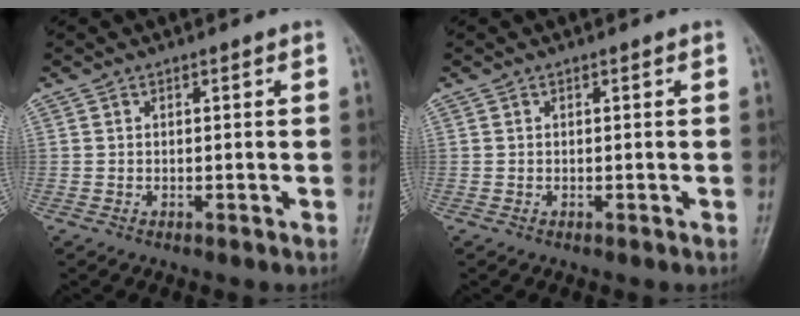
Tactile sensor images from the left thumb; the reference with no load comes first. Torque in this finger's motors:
{"motor_torque": [0.08, -0.04, -0.04, -0.08, 0.00]}